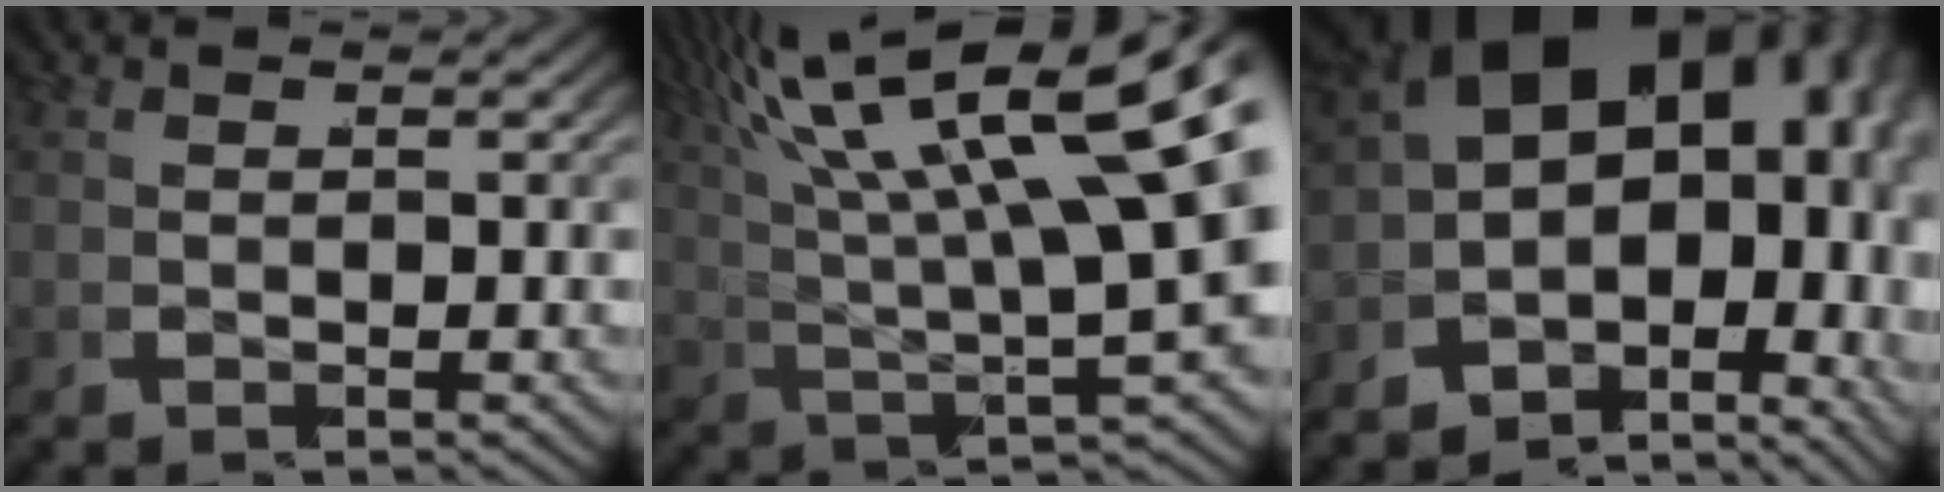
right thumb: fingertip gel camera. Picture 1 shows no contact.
{"total": 10.7, "force": [2.8, 4.7, 9.2], "torque": [-0.145, -0.006, 0.046]}
{"total": 19.5, "force": [1.2, 13.3, 14.3], "torque": [-0.236, -0.012, -0.002]}